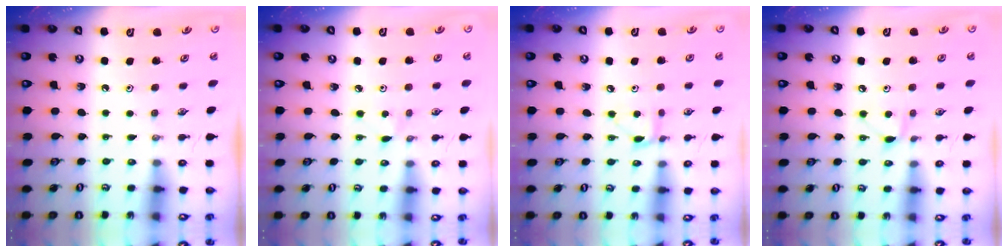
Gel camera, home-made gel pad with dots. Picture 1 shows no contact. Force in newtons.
{"total": 2.9, "press": 2.9, "slide": 0.4}
{"total": 5.2, "press": 5.2, "slide": 0.6}
{"total": 5.2, "press": 5.1, "slide": 0.6}